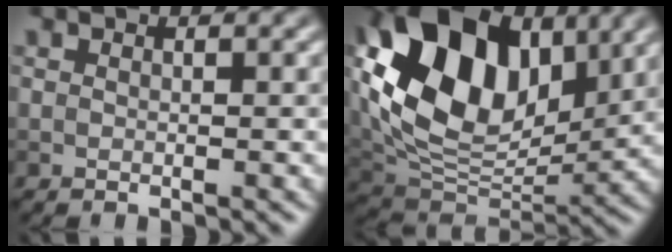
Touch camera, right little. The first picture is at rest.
{"total": 15.1, "force": [4.9, 9.5, 10.7], "torque": [-0.204, 0.019, 0.088]}